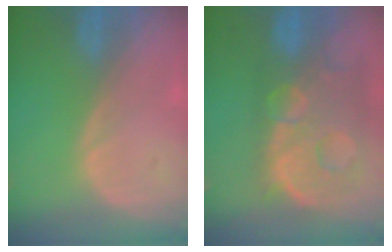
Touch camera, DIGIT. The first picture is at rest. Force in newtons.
{"total": 13.9, "press": 11.3, "slide": 8.1}